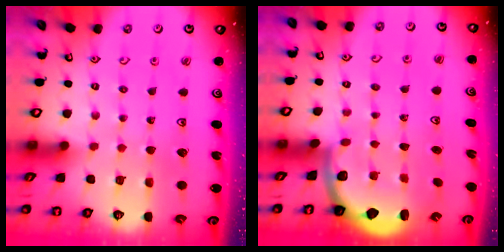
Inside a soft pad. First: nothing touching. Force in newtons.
{"total": 2.0, "press": 2.0, "slide": 0.5}